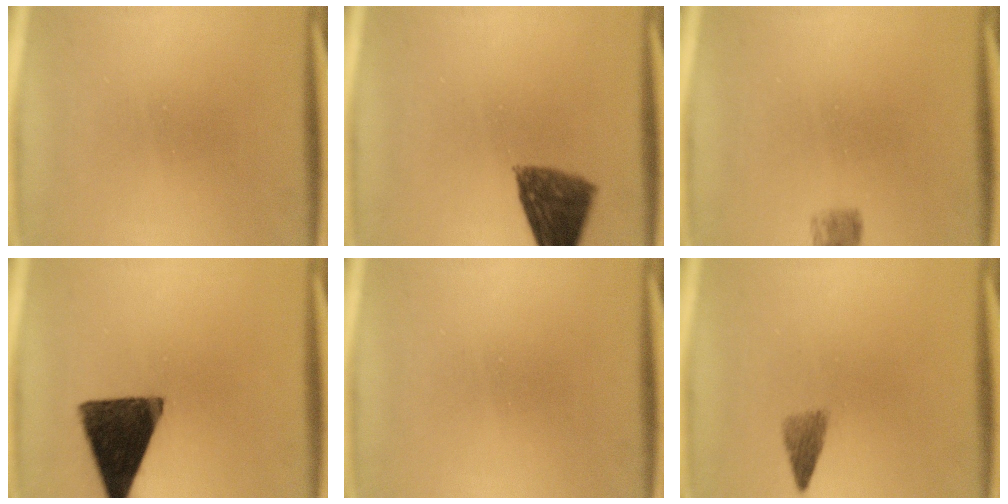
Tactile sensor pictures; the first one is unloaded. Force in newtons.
{"total": 8.9}
{"total": 2.6}
{"total": 15.2}
{"total": 0.0}
{"total": 2.2}